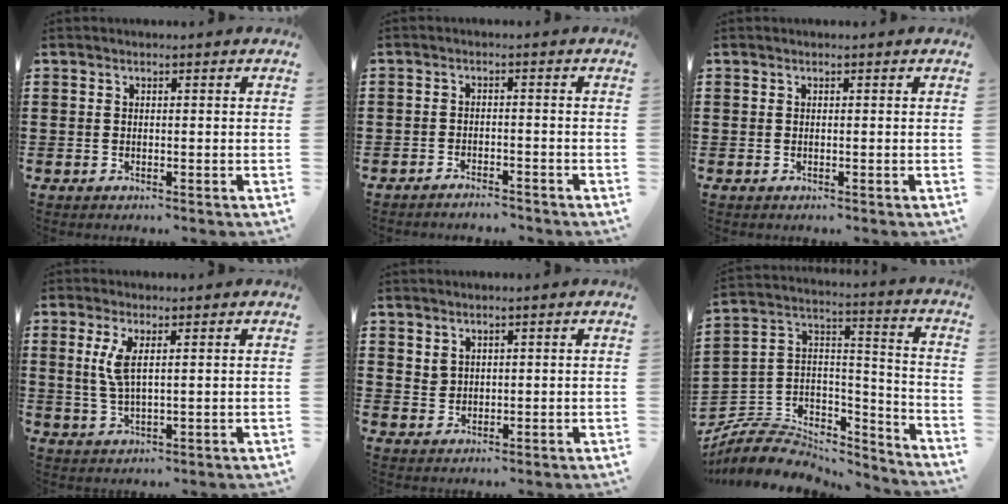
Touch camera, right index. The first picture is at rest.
{"total": 2.3, "force": [-2.3, 0.0, -0.1], "torque": [-0.005, 0.001, -0.049]}
{"total": 0.0}
{"total": 4.1, "force": [1.4, 1.4, 3.6], "torque": [-0.084, 0.003, 0.021]}
{"total": 2.1, "force": [1.7, 1.2, 0.2], "torque": [-0.008, 0.003, 0.033]}
{"total": 6.7, "force": [-5.3, 3.9, 1.5], "torque": [-0.047, -0.001, -0.105]}